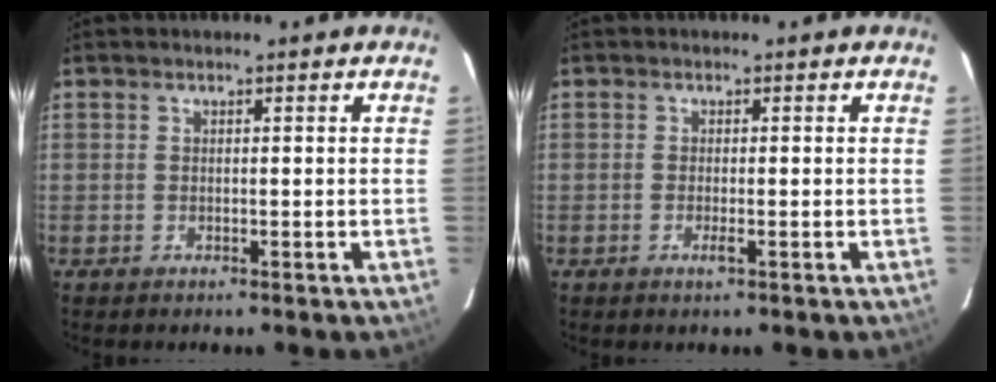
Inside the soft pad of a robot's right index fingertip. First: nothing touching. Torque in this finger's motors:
{"motor_torque": [0.28, 0.26, 0.13, 0.03]}